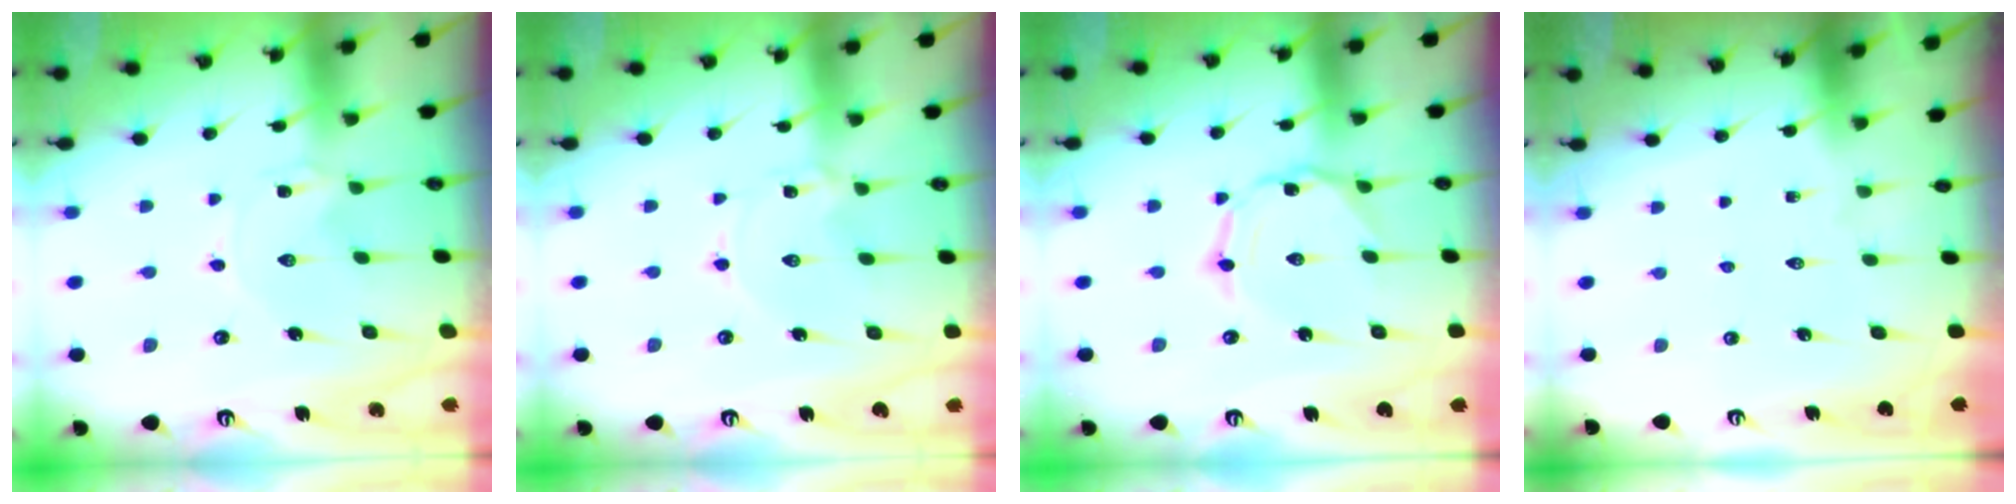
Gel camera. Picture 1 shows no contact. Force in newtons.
{"total": 0.9, "press": 0.9, "slide": 0.1}
{"total": 1.2, "press": 1.2, "slide": 0.3}
{"total": 0.0}